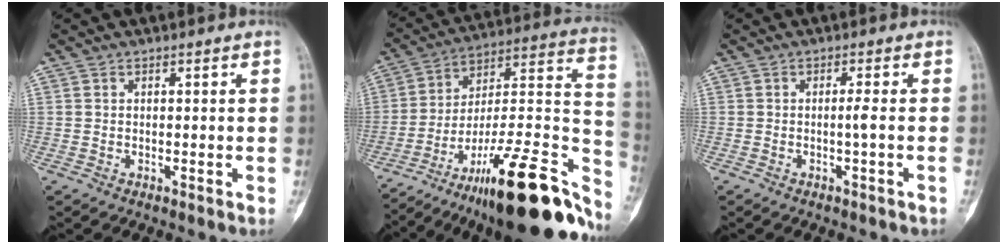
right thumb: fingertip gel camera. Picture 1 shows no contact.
{"total": 30.9, "force": [-18.7, 8.6, 23.1], "torque": [-0.243, 0.092, -0.288]}
{"total": 2.0, "force": [-0.6, -0.6, 1.8], "torque": [-0.033, 0.001, -0.013]}